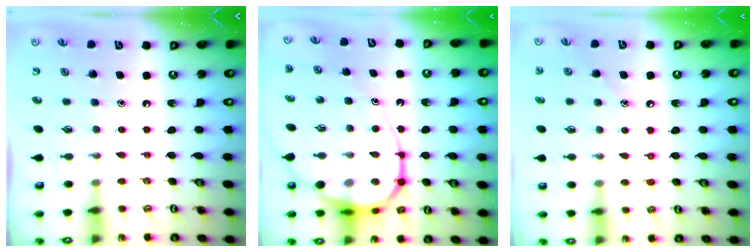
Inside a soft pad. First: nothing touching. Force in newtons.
{"total": 14.3, "press": 14.2, "slide": 1.4}
{"total": 6.5, "press": 6.5, "slide": 0.3}